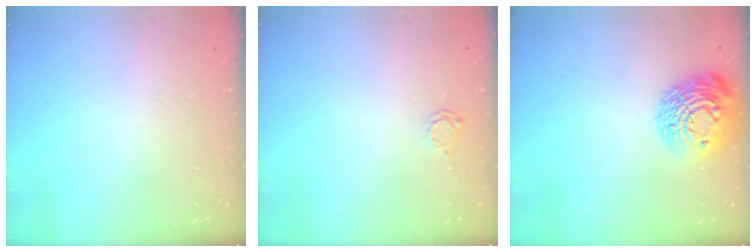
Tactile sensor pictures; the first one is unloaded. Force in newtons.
{"total": 2.3, "press": 2.3, "slide": 0.3}
{"total": 14.6, "press": 14.5, "slide": 1.0}